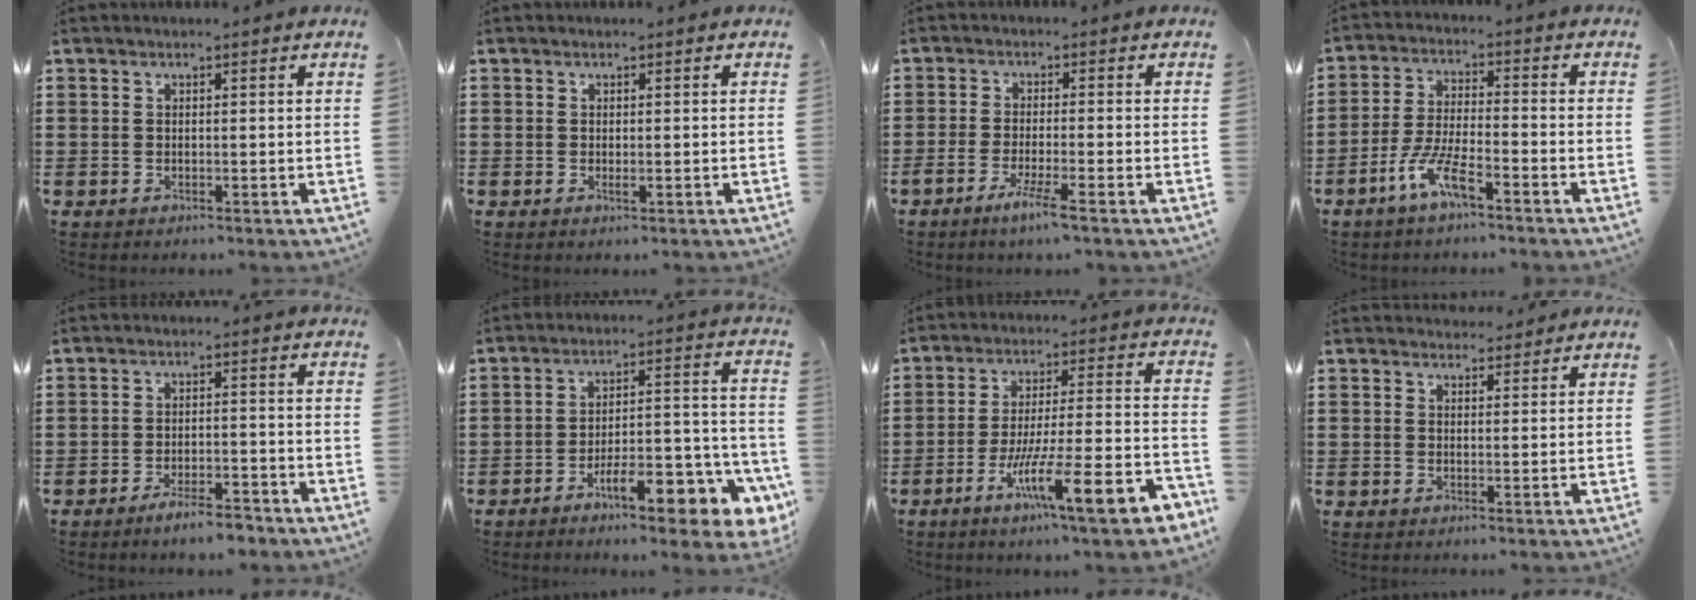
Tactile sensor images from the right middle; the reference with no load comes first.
{"total": 0.5, "force": [0.0, 0.2, 0.4], "torque": [-0.009, -0.002, 0.000]}
{"total": 3.9, "force": [-2.6, -0.3, 3.0], "torque": [-0.062, -0.011, -0.049]}
{"total": 6.7, "force": [-4.2, 1.1, 5.1], "torque": [-0.115, -0.007, -0.082]}
{"total": 4.3, "force": [-3.7, 0.5, 2.2], "torque": [-0.041, 0.001, -0.070]}
{"total": 11.2, "force": [-7.4, 3.3, 7.8], "torque": [-0.111, 0.015, -0.132]}
{"total": 13.7, "force": [-7.9, 1.3, 11.1], "torque": [-0.173, -0.001, -0.140]}
{"total": 2.0, "force": [1.9, 0.6, 0.0], "torque": [0.003, 0.001, 0.036]}